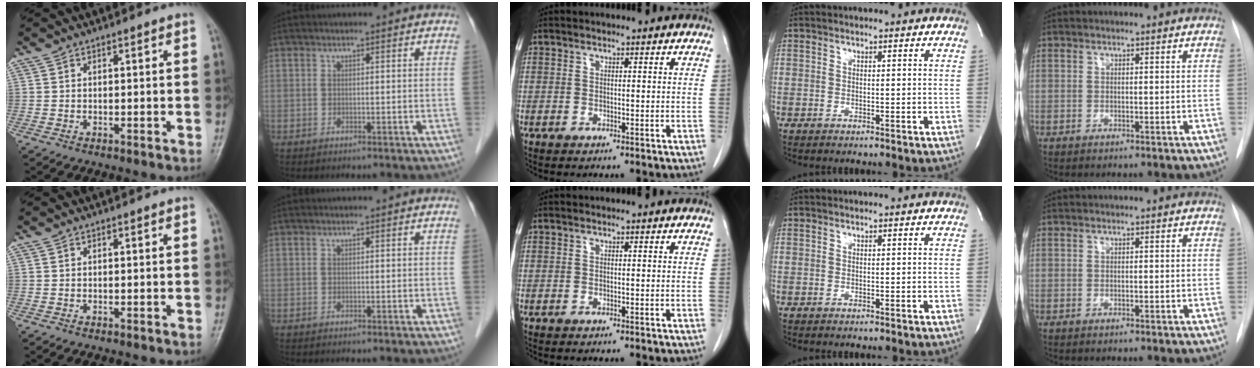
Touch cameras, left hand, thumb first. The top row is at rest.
{}